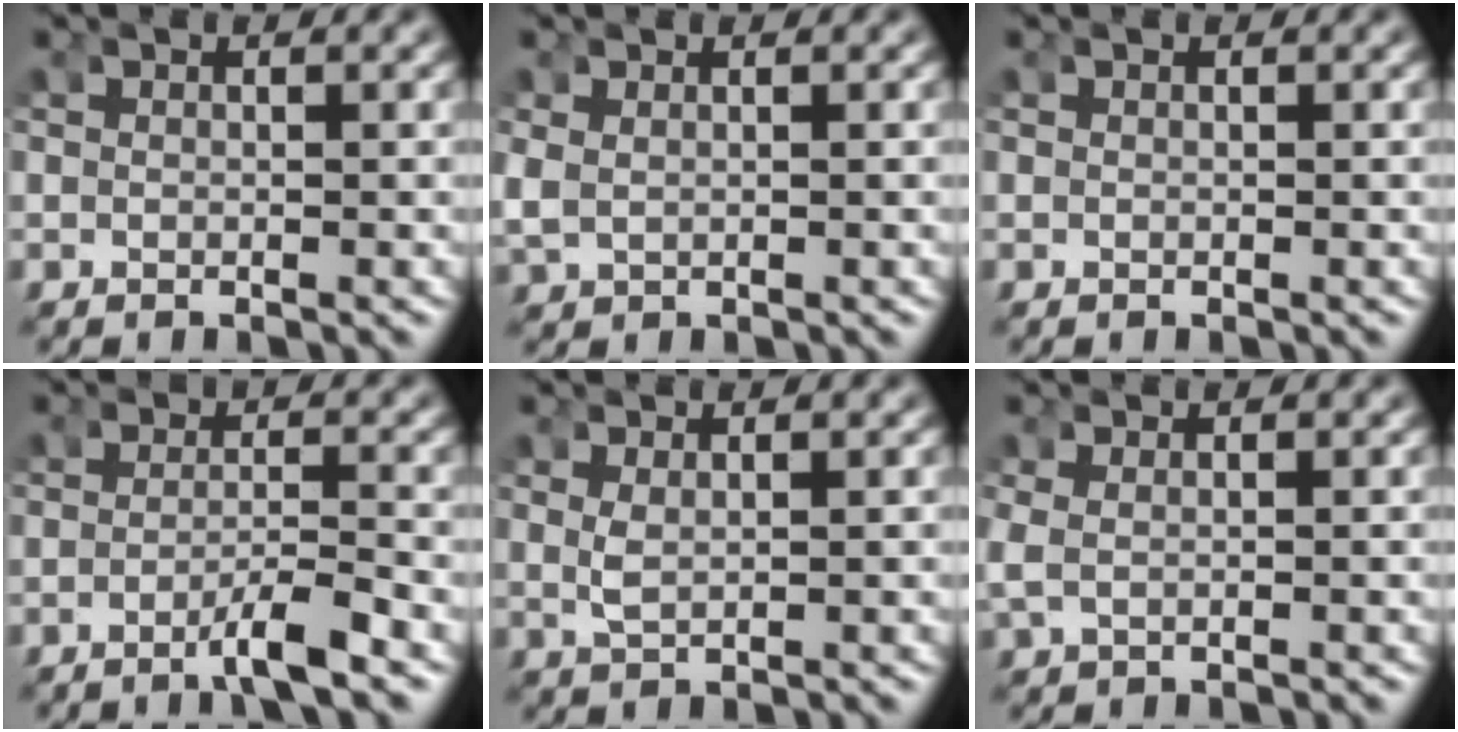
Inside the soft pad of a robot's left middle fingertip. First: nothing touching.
{"total": 1.6, "force": [0.4, 1.2, 1.0], "torque": [-0.039, -0.011, 0.021]}
{"total": 0.0}
{"total": 2.7, "force": [-1.9, -0.2, 2.0], "torque": [-0.036, -0.007, -0.032]}
{"total": 1.4, "force": [0.4, 0.2, 1.3], "torque": [-0.040, -0.014, 0.023]}
{"total": 1.4, "force": [0.2, 0.6, 1.2], "torque": [-0.042, -0.010, 0.016]}